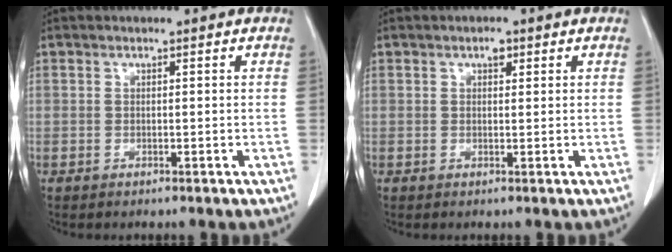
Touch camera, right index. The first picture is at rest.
{"total": 1.5, "force": [0.8, 0.8, 0.9], "torque": [-0.012, 0.002, 0.010]}